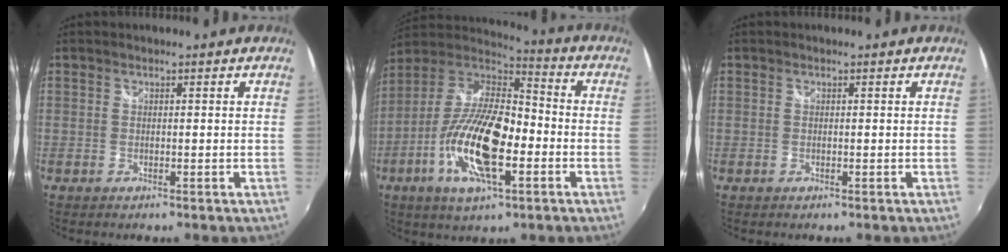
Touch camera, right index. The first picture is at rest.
{"total": 19.3, "force": [-6.1, 7.1, 16.8], "torque": [-0.337, -0.016, -0.122]}
{"total": 0.0}